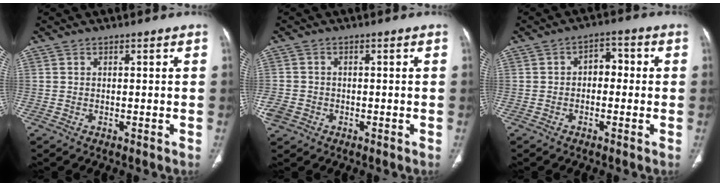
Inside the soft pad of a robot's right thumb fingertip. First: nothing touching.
{"total": 4.3, "force": [-1.8, 3.6, 1.6], "torque": [-0.039, 0.013, -0.029]}
{"total": 4.3, "force": [-0.4, 3.0, 3.0], "torque": [-0.025, 0.021, -0.018]}